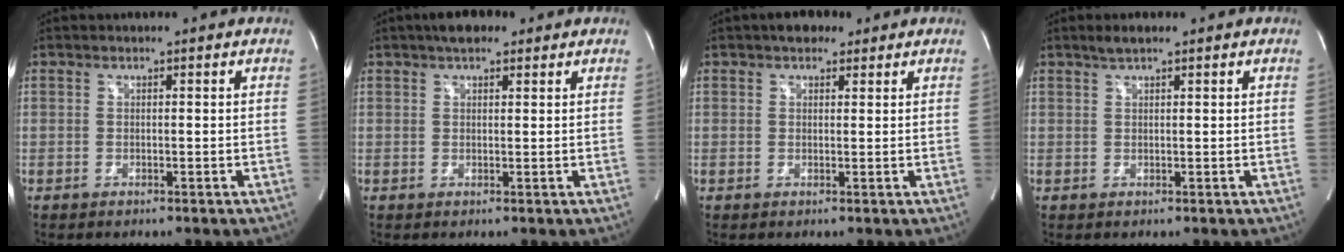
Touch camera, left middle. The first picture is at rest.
{"total": 4.1, "force": [2.8, 1.7, 2.4], "torque": [-0.047, 0.019, 0.045]}
{"total": 3.4, "force": [2.3, 1.9, 1.6], "torque": [-0.027, 0.015, 0.034]}
{"total": 1.8, "force": [1.4, 0.3, 1.1], "torque": [-0.028, 0.007, 0.027]}